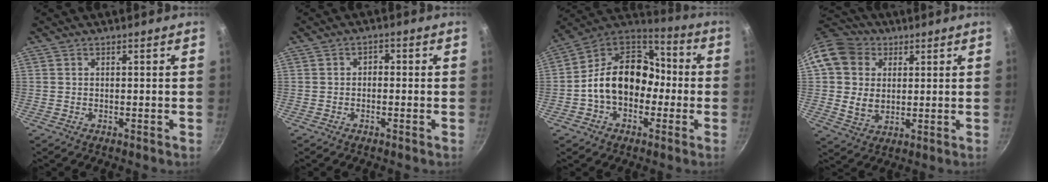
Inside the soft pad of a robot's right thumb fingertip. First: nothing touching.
{"total": 1.7, "force": [-0.4, 1.3, 1.0], "torque": [-0.014, 0.009, -0.010]}
{"total": 17.4, "force": [-2.2, 13.1, 11.2], "torque": [-0.142, 0.057, -0.053]}
{"total": 13.4, "force": [3.9, 11.0, 6.7], "torque": [-0.109, -0.001, 0.064]}